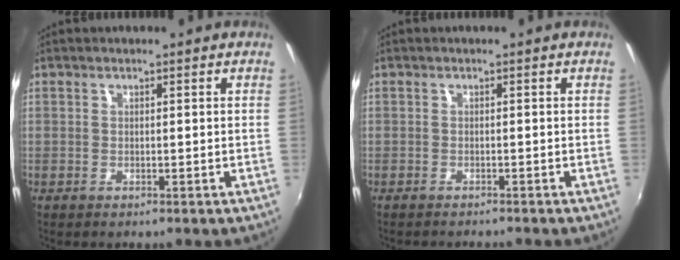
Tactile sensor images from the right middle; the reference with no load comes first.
{"total": 2.4, "force": [-2.3, 0.2, 0.6], "torque": [-0.021, -0.014, -0.037]}